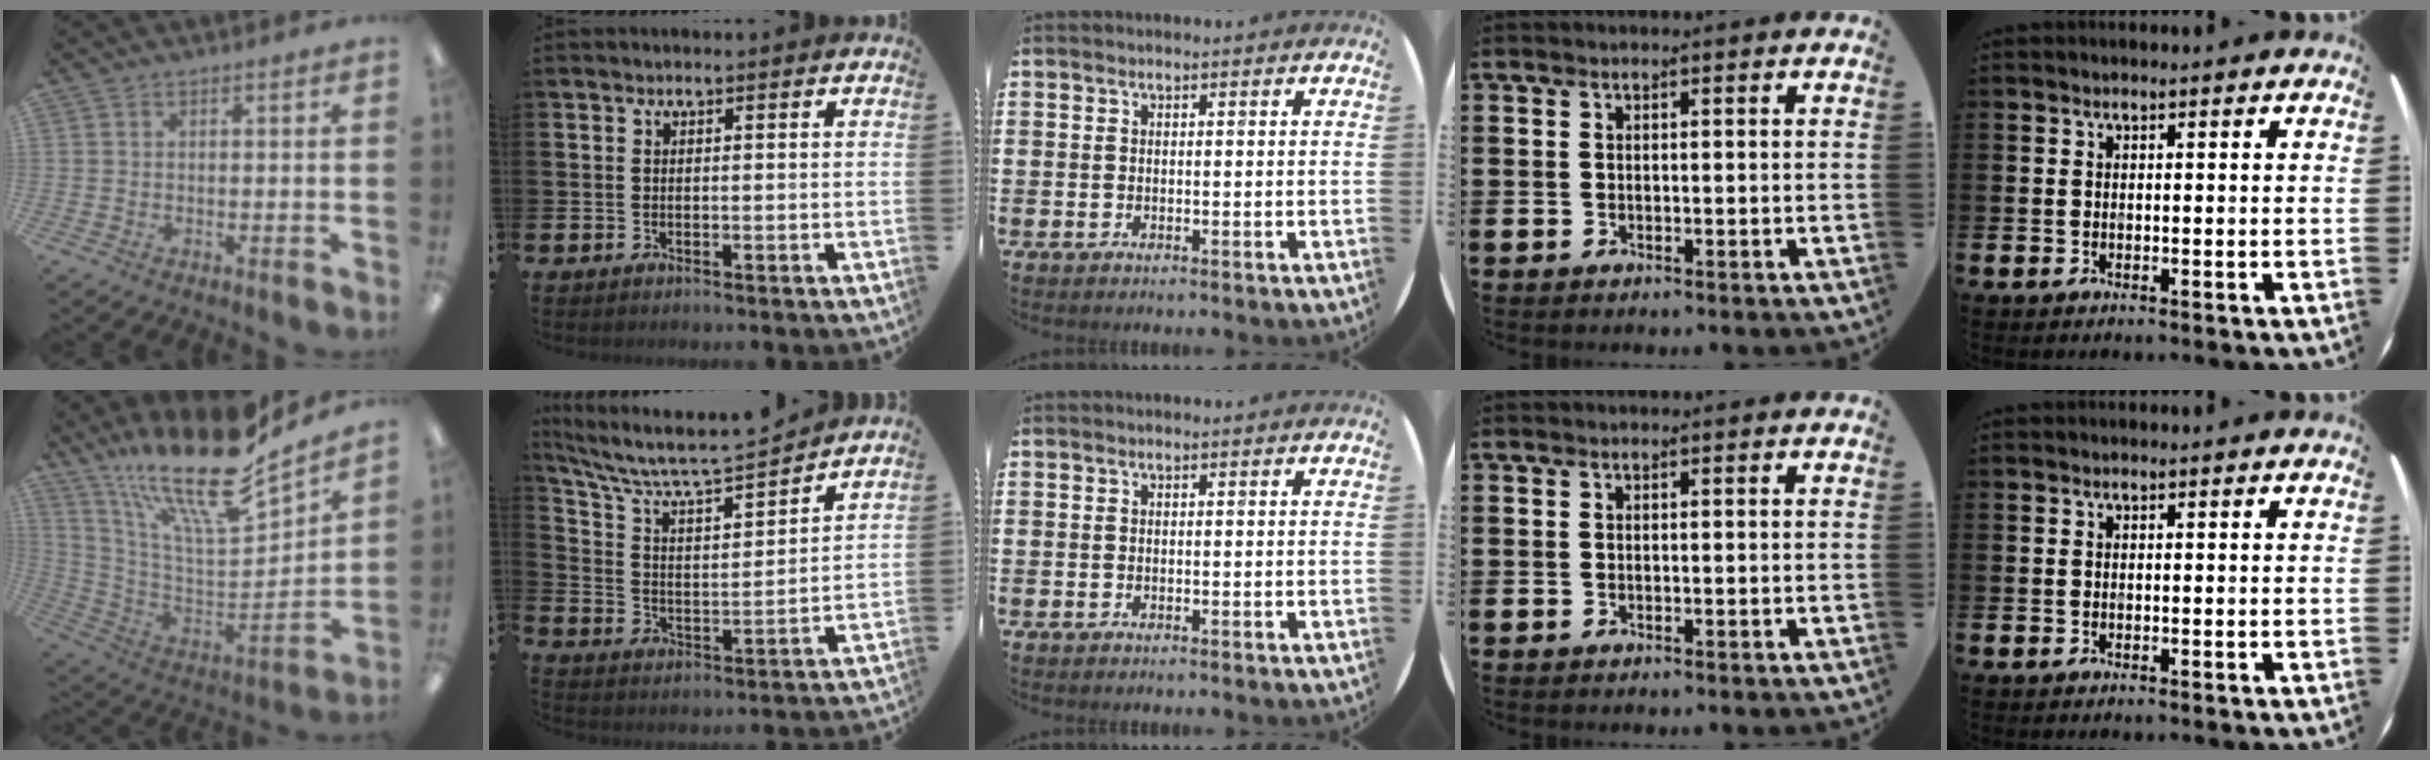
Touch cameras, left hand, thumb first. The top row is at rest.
{"thumb": {"total": 21.4, "force": [16.1, 5.1, 13.2], "torque": [-0.238, -0.122, 0.269]}, "index": {"total": 8.4, "force": [7.9, 1.2, 2.6], "torque": [-0.089, -0.062, 0.130]}}